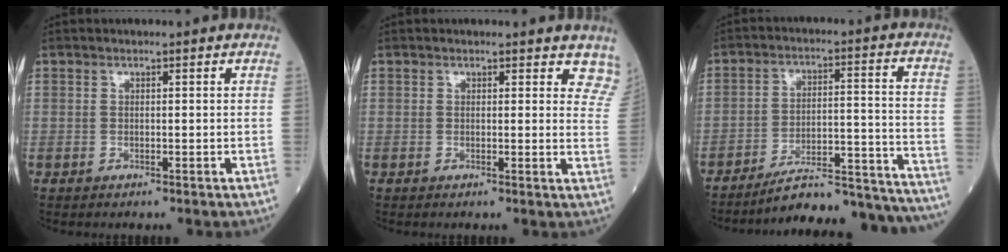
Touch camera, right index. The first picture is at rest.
{"total": 5.9, "force": [5.2, 2.2, 1.5], "torque": [0.012, -0.015, 0.030]}
{"total": 23.1, "force": [-22.3, 0.6, 6.2], "torque": [-0.041, 0.015, -0.305]}